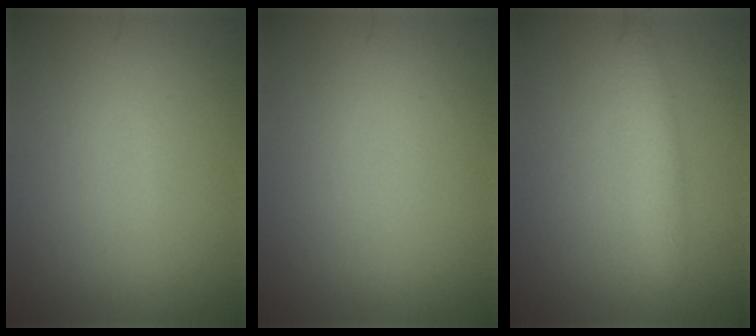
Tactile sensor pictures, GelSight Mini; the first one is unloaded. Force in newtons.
{"total": 0.0}
{"total": 2.2, "press": 2.2, "slide": 0.1}